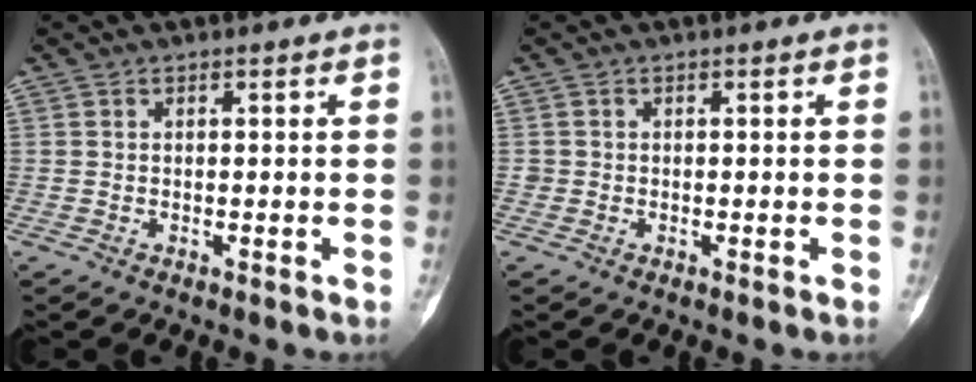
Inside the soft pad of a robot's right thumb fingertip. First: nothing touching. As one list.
[{"total": 0.6, "force": [-0.1, 0.6, 0.0], "torque": [0.003, 0.005, -0.001]}]